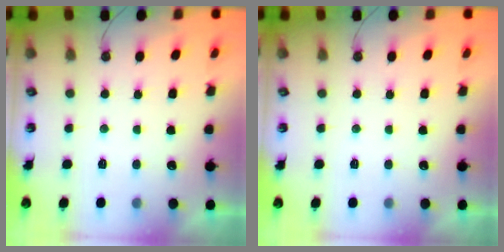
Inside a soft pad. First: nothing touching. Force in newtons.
{"total": 0.0}